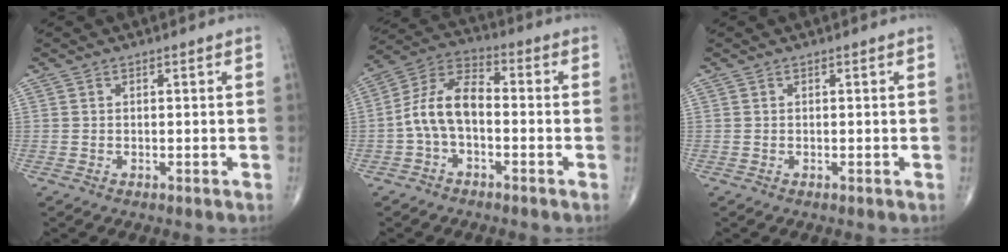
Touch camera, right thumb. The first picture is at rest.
{"total": 9.7, "force": [-1.7, 5.4, 7.9], "torque": [-0.150, 0.040, -0.043]}
{"total": 0.0}